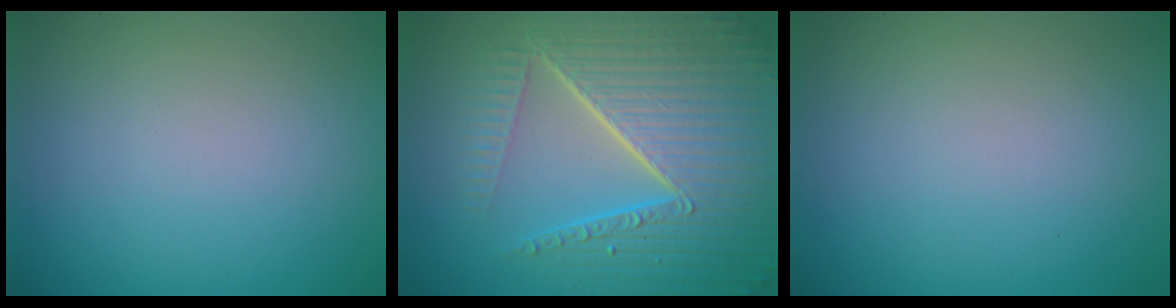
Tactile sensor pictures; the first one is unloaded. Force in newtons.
{"total": 10.3, "press": 6.7, "slide": 7.8}
{"total": 0.0}